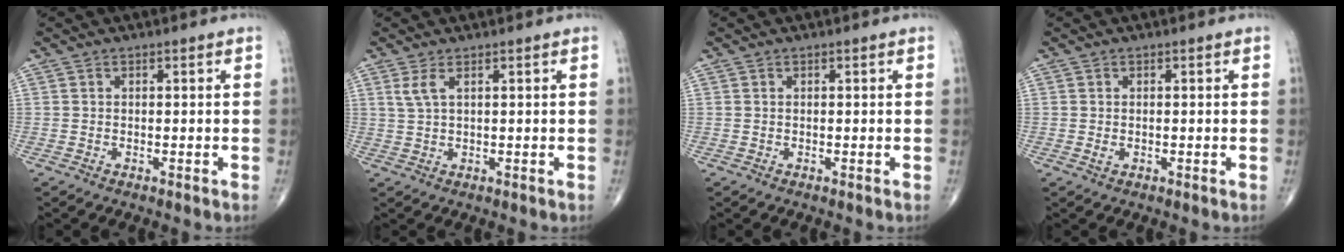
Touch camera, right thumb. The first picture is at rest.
{"total": 2.3, "force": [1.1, 0.6, 1.9], "torque": [-0.052, 0.003, 0.031]}
{"total": 0.0}
{"total": 0.9, "force": [-0.1, 0.6, 0.7], "torque": [-0.014, 0.001, -0.001]}